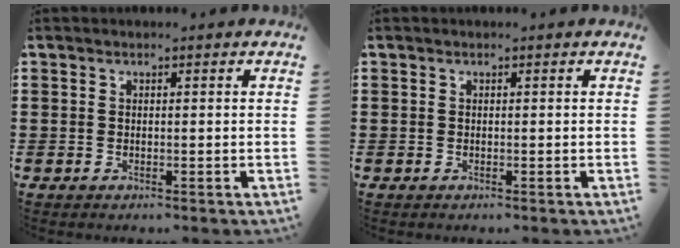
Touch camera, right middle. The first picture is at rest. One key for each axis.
{"total": 0.0}